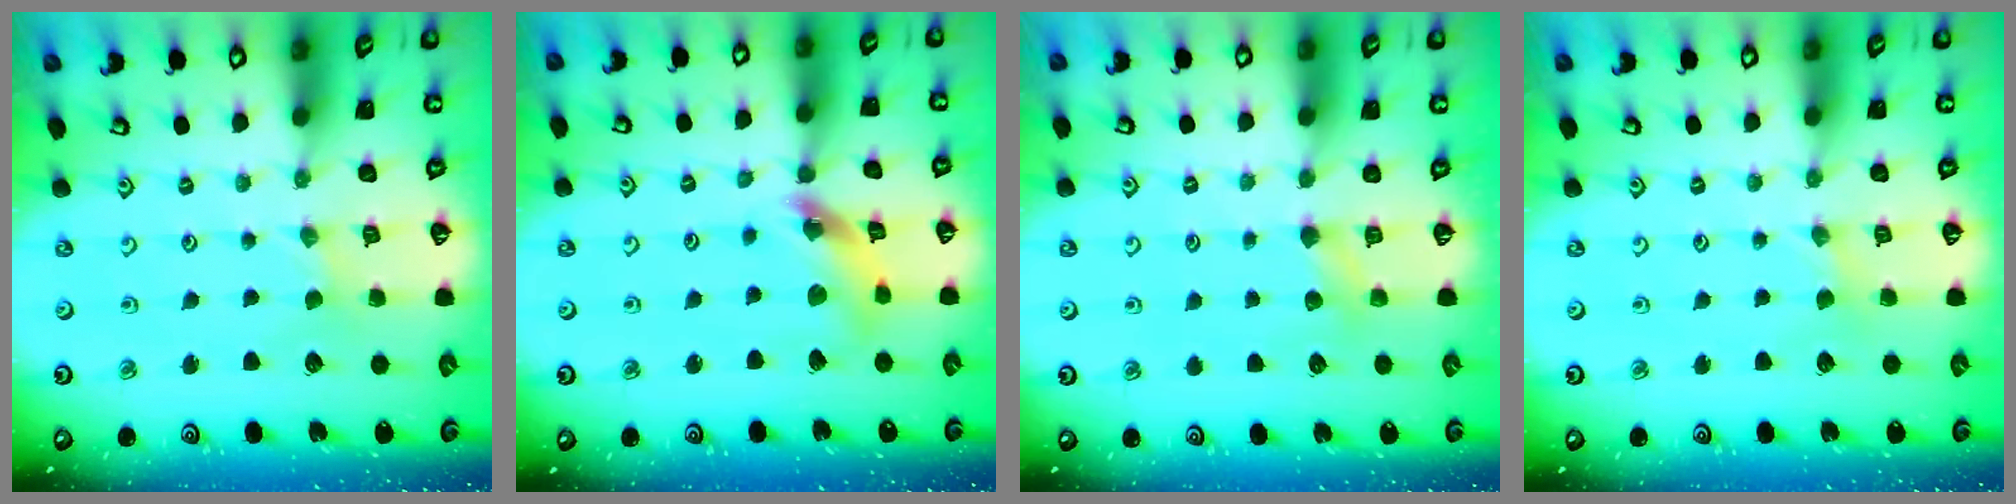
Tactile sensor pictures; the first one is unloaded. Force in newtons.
{"total": 11.7, "press": 11.7, "slide": 1.3}
{"total": 3.6, "press": 3.5, "slide": 0.6}
{"total": 1.6, "press": 1.5, "slide": 0.3}